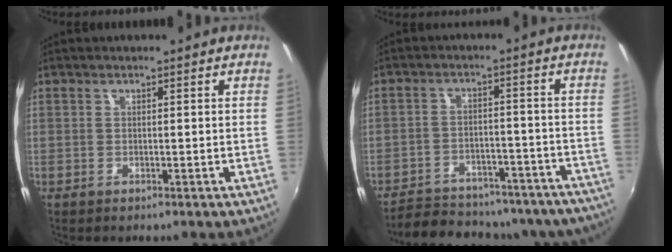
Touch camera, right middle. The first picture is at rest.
{"total": 26.0, "force": [-22.4, 9.4, 9.1], "torque": [-0.180, 0.026, -0.267]}